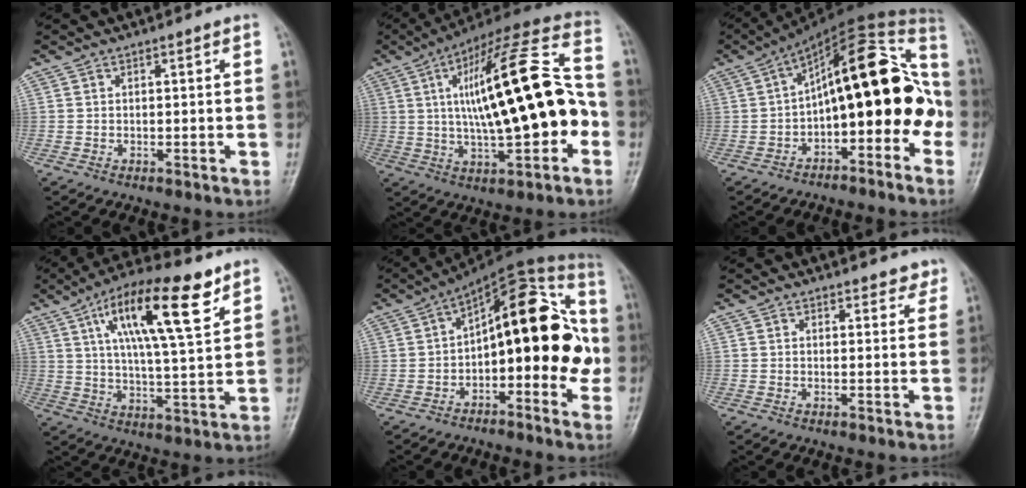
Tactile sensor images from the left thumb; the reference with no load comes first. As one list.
[{"total": 25.6, "force": [-0.2, 8.6, 24.2], "torque": [-0.386, 0.035, -0.006]}, {"total": 23.5, "force": [-2.8, 10.8, 20.7], "torque": [-0.263, 0.086, -0.047]}, {"total": 17.7, "force": [8.8, 4.7, 14.7], "torque": [-0.230, -0.022, 0.147]}, {"total": 23.0, "force": [-0.9, 10.8, 20.2], "torque": [-0.239, 0.049, -0.025]}, {"total": 3.1, "force": [2.8, 1.4, 0.5], "torque": [0.020, -0.014, 0.023]}]